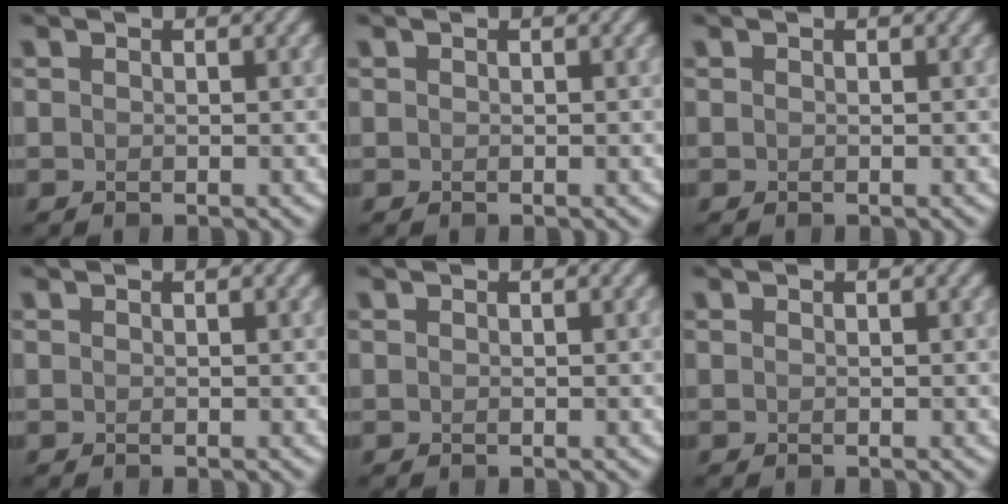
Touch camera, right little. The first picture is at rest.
{"total": 0.0}
{"total": 0.0}
{"total": 0.0}
{"total": 0.0}
{"total": 0.0}